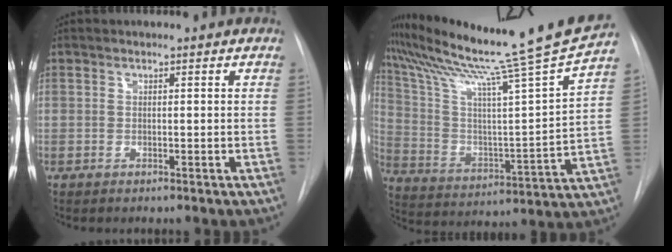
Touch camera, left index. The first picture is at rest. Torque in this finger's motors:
{"motor_torque": [0.91, -1.22, 0.14, 0.07]}